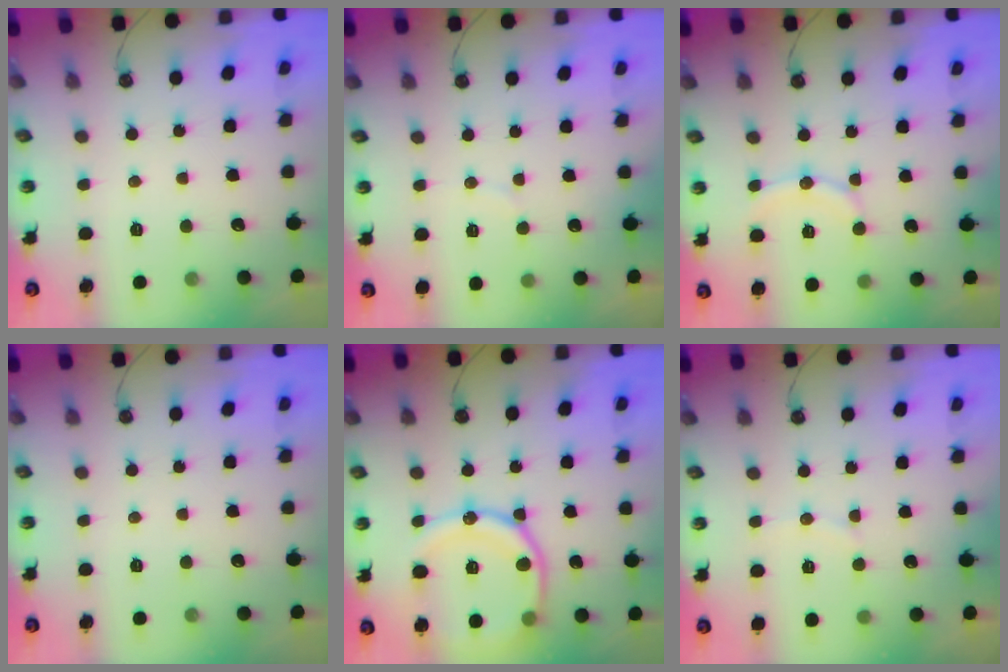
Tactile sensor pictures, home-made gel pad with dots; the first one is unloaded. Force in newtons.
{"total": 2.6, "press": 2.6, "slide": 0.3}
{"total": 10.8, "press": 10.4, "slide": 3.0}
{"total": 0.0}
{"total": 18.0, "press": 17.9, "slide": 2.1}
{"total": 3.8, "press": 3.6, "slide": 1.1}